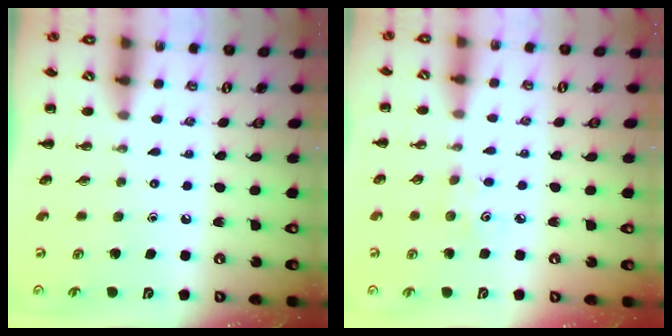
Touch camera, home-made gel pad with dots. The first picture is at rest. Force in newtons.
{"total": 2.7, "press": 2.6, "slide": 0.8}